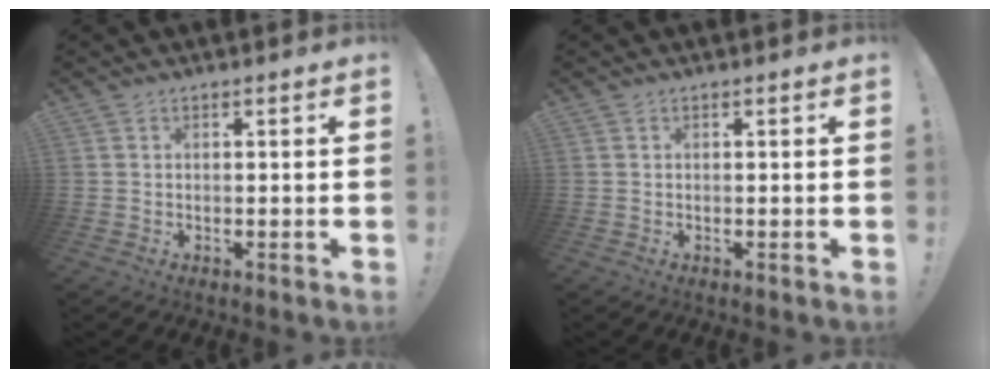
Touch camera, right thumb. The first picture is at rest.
{"total": 0.0}